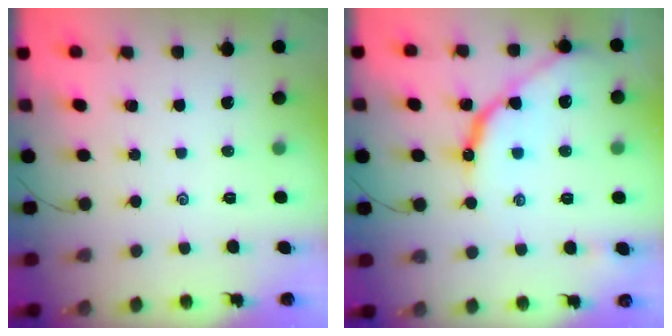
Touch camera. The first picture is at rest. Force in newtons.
{"total": 10.7, "press": 10.7, "slide": 0.9}